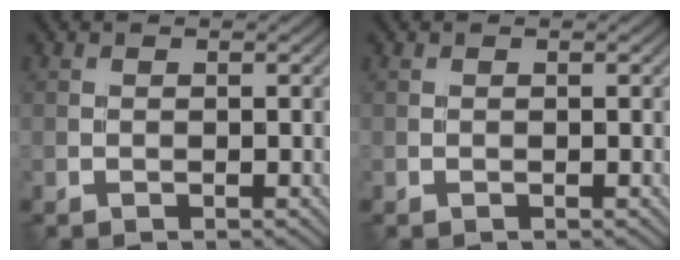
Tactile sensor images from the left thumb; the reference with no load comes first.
{"total": 0.0}